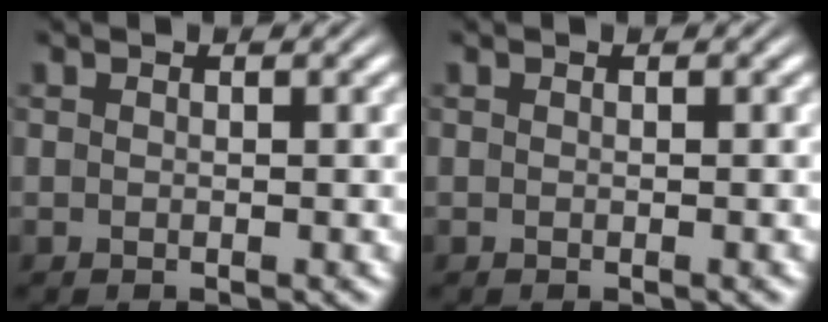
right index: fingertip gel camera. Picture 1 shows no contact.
{"total": 0.0}